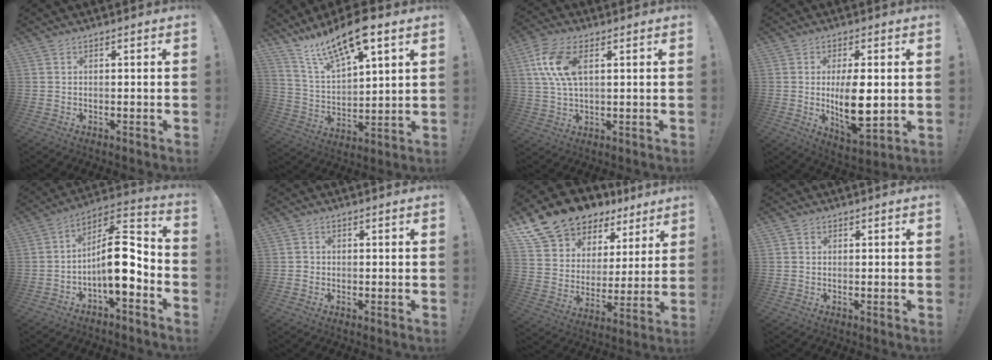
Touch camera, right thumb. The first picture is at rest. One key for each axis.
{"total": 15.1, "fx": 11.2, "fy": 4.6, "fz": 9.0, "tx": -0.169, "ty": -0.072, "tz": 0.197}
{"total": 11.5, "fx": 3.5, "fy": 5.8, "fz": 9.2, "tx": -0.194, "ty": 0.000, "tz": 0.062}
{"total": 12.8, "fx": 0.0, "fy": 5.2, "fz": 11.7, "tx": -0.204, "ty": -0.021, "tz": -0.006}
{"total": 14.6, "fx": -2.7, "fy": 5.4, "fz": 13.3, "tx": -0.214, "ty": 0.018, "tz": -0.041}
{"total": 1.1, "fx": -0.5, "fy": 1.0, "fz": 0.4, "tx": -0.006, "ty": 0.003, "tz": -0.008}
{"total": 13.8, "fx": 11.0, "fy": 7.5, "fz": 3.4, "tx": -0.069, "ty": -0.088, "tz": 0.213}
{"total": 0.5, "fx": 0.2, "fy": 0.5, "fz": -0.1, "tx": 0.000, "ty": 0.001, "tz": 0.005}